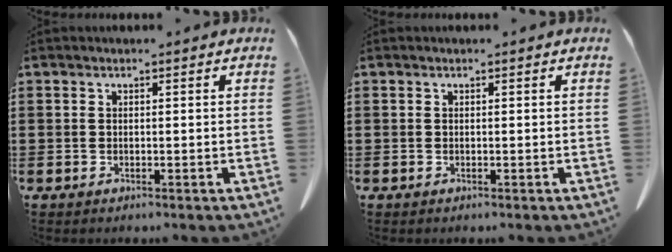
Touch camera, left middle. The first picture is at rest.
{"total": 0.0}